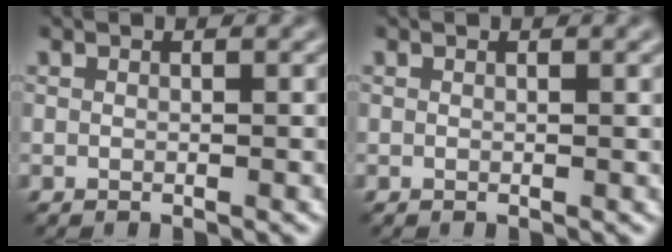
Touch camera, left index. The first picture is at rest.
{"total": 1.1, "force": [0.3, 0.3, 1.0], "torque": [-0.008, 0.004, 0.002]}